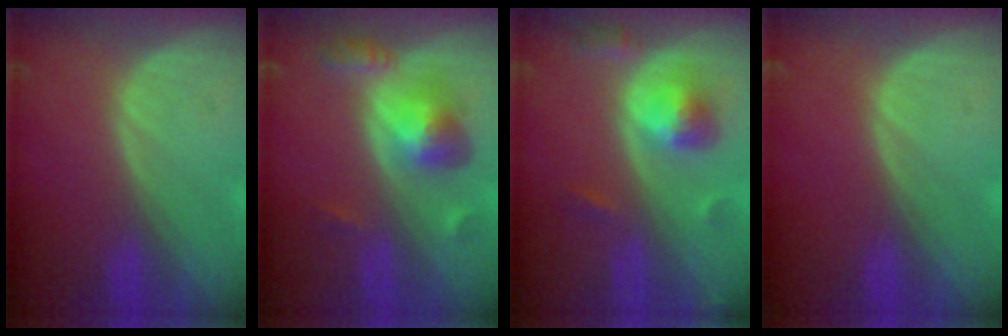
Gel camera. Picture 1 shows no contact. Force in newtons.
{"total": 6.3, "press": 5.7, "slide": 2.6}
{"total": 5.6, "press": 5.3, "slide": 1.8}
{"total": 0.0}